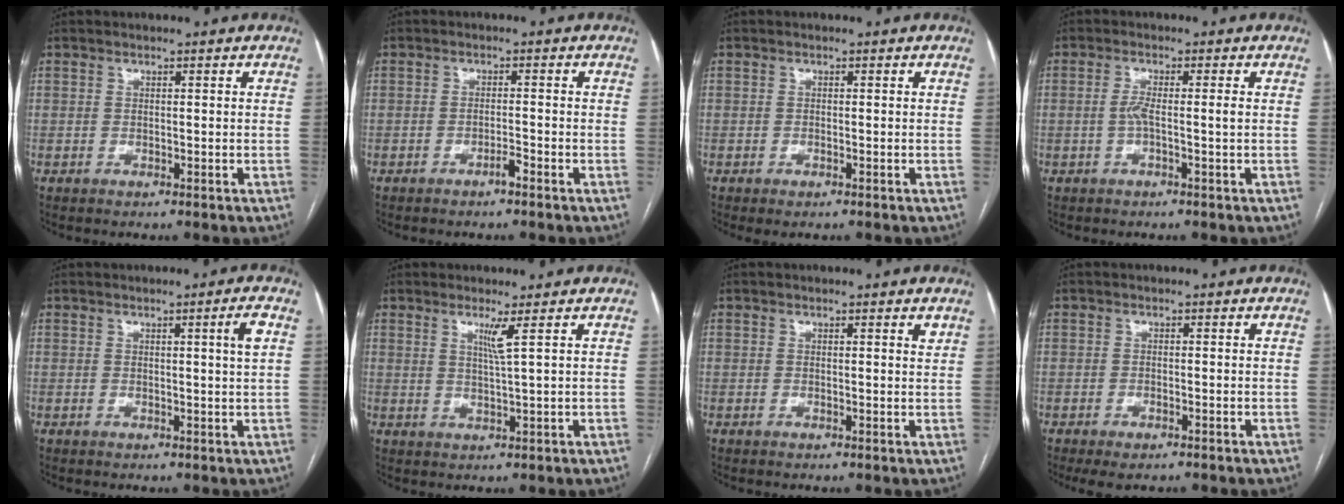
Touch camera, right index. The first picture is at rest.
{"total": 0.9, "force": [-0.7, 0.1, 0.6], "torque": [-0.013, 0.001, -0.012]}
{"total": 1.0, "force": [-0.6, 0.2, 0.8], "torque": [-0.013, -0.005, -0.003]}
{"total": 2.6, "force": [-0.4, -0.1, 2.6], "torque": [-0.050, 0.002, -0.006]}
{"total": 2.5, "force": [0.7, -0.7, 2.3], "torque": [-0.033, -0.005, 0.013]}
{"total": 2.7, "force": [1.3, -1.0, 2.2], "torque": [-0.043, -0.011, 0.027]}
{"total": 1.0, "force": [0.7, 0.1, 0.7], "torque": [-0.007, -0.002, 0.007]}
{"total": 2.9, "force": [-2.0, 1.1, 1.8], "torque": [-0.028, -0.009, -0.023]}